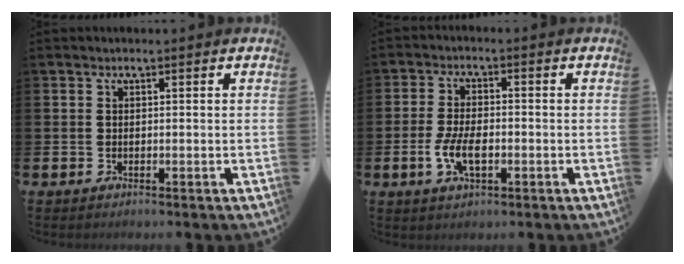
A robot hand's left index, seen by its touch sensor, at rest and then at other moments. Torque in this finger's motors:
{"motor_torque": [0.51, 0.22, 0.18, 0.09]}